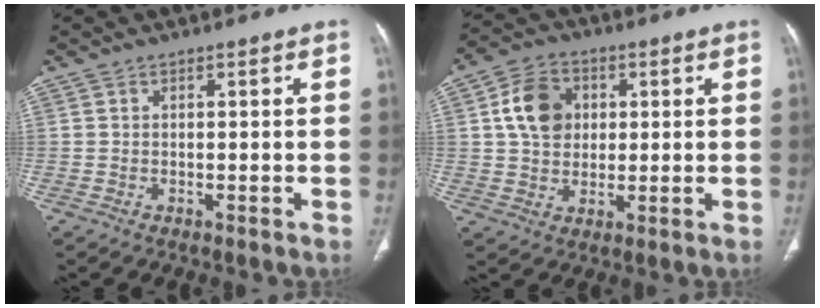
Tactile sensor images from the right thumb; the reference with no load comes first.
{"total": 9.6, "force": [2.1, 7.5, 5.6], "torque": [-0.080, 0.002, 0.033]}